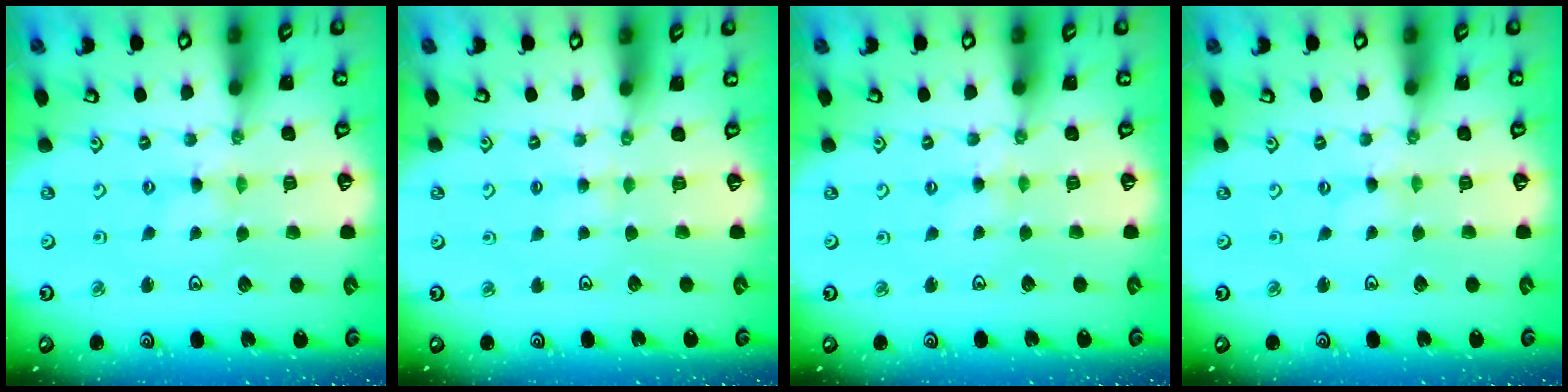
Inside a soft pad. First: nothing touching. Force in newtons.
{"total": 2.8, "press": 2.8, "slide": 0.4}
{"total": 2.6, "press": 2.6, "slide": 0.4}
{"total": 0.0}